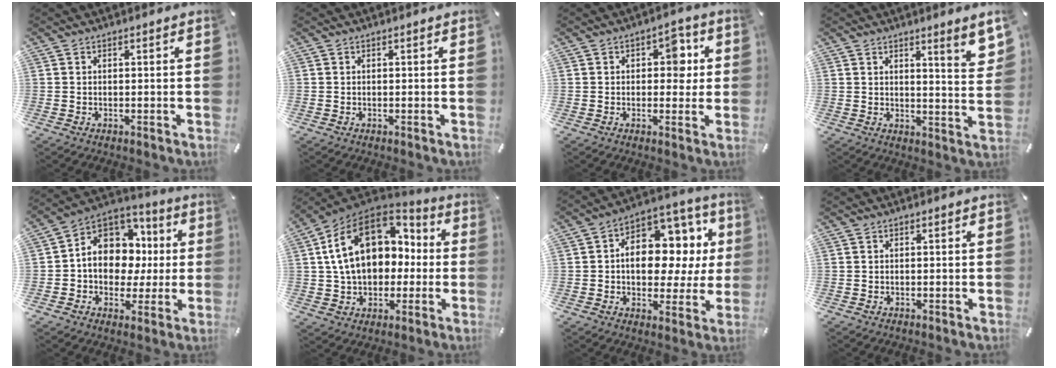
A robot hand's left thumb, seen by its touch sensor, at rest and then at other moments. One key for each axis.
{"total": 0.0}
{"total": 6.5, "fx": 1.2, "fy": 4.2, "fz": 4.8, "tx": -0.044, "ty": -0.008, "tz": 0.008}
{"total": 6.0, "fx": 4.1, "fy": 0.0, "fz": 4.4, "tx": -0.068, "ty": -0.034, "tz": 0.064}
{"total": 12.7, "fx": 1.3, "fy": 11.1, "fz": 6.2, "tx": -0.116, "ty": -0.012, "tz": 0.031}
{"total": 20.2, "fx": 3.6, "fy": 14.9, "fz": 13.2, "tx": -0.246, "ty": 0.000, "tz": 0.064}
{"total": 14.3, "fx": 1.5, "fy": 9.9, "fz": 10.1, "tx": -0.140, "ty": -0.012, "tz": 0.032}
{"total": 0.0}